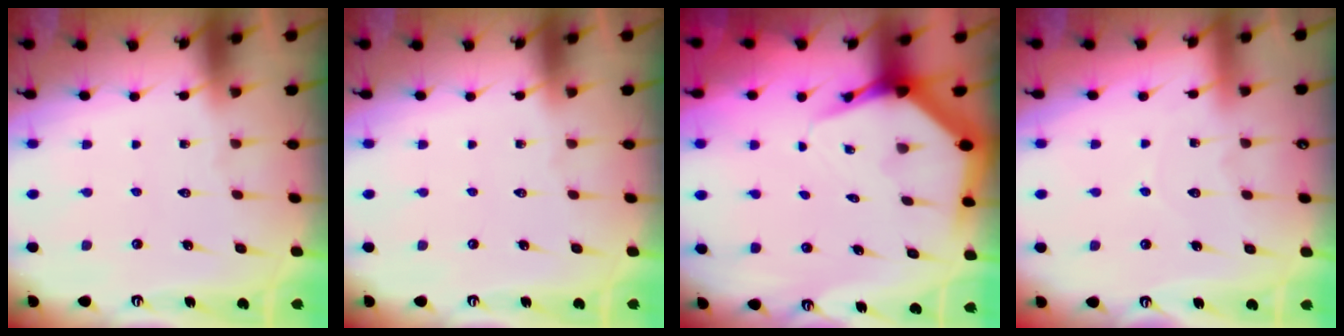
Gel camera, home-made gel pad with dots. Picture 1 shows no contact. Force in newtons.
{"total": 0.0}
{"total": 5.8, "press": 5.8, "slide": 0.4}
{"total": 3.8, "press": 3.8, "slide": 0.4}